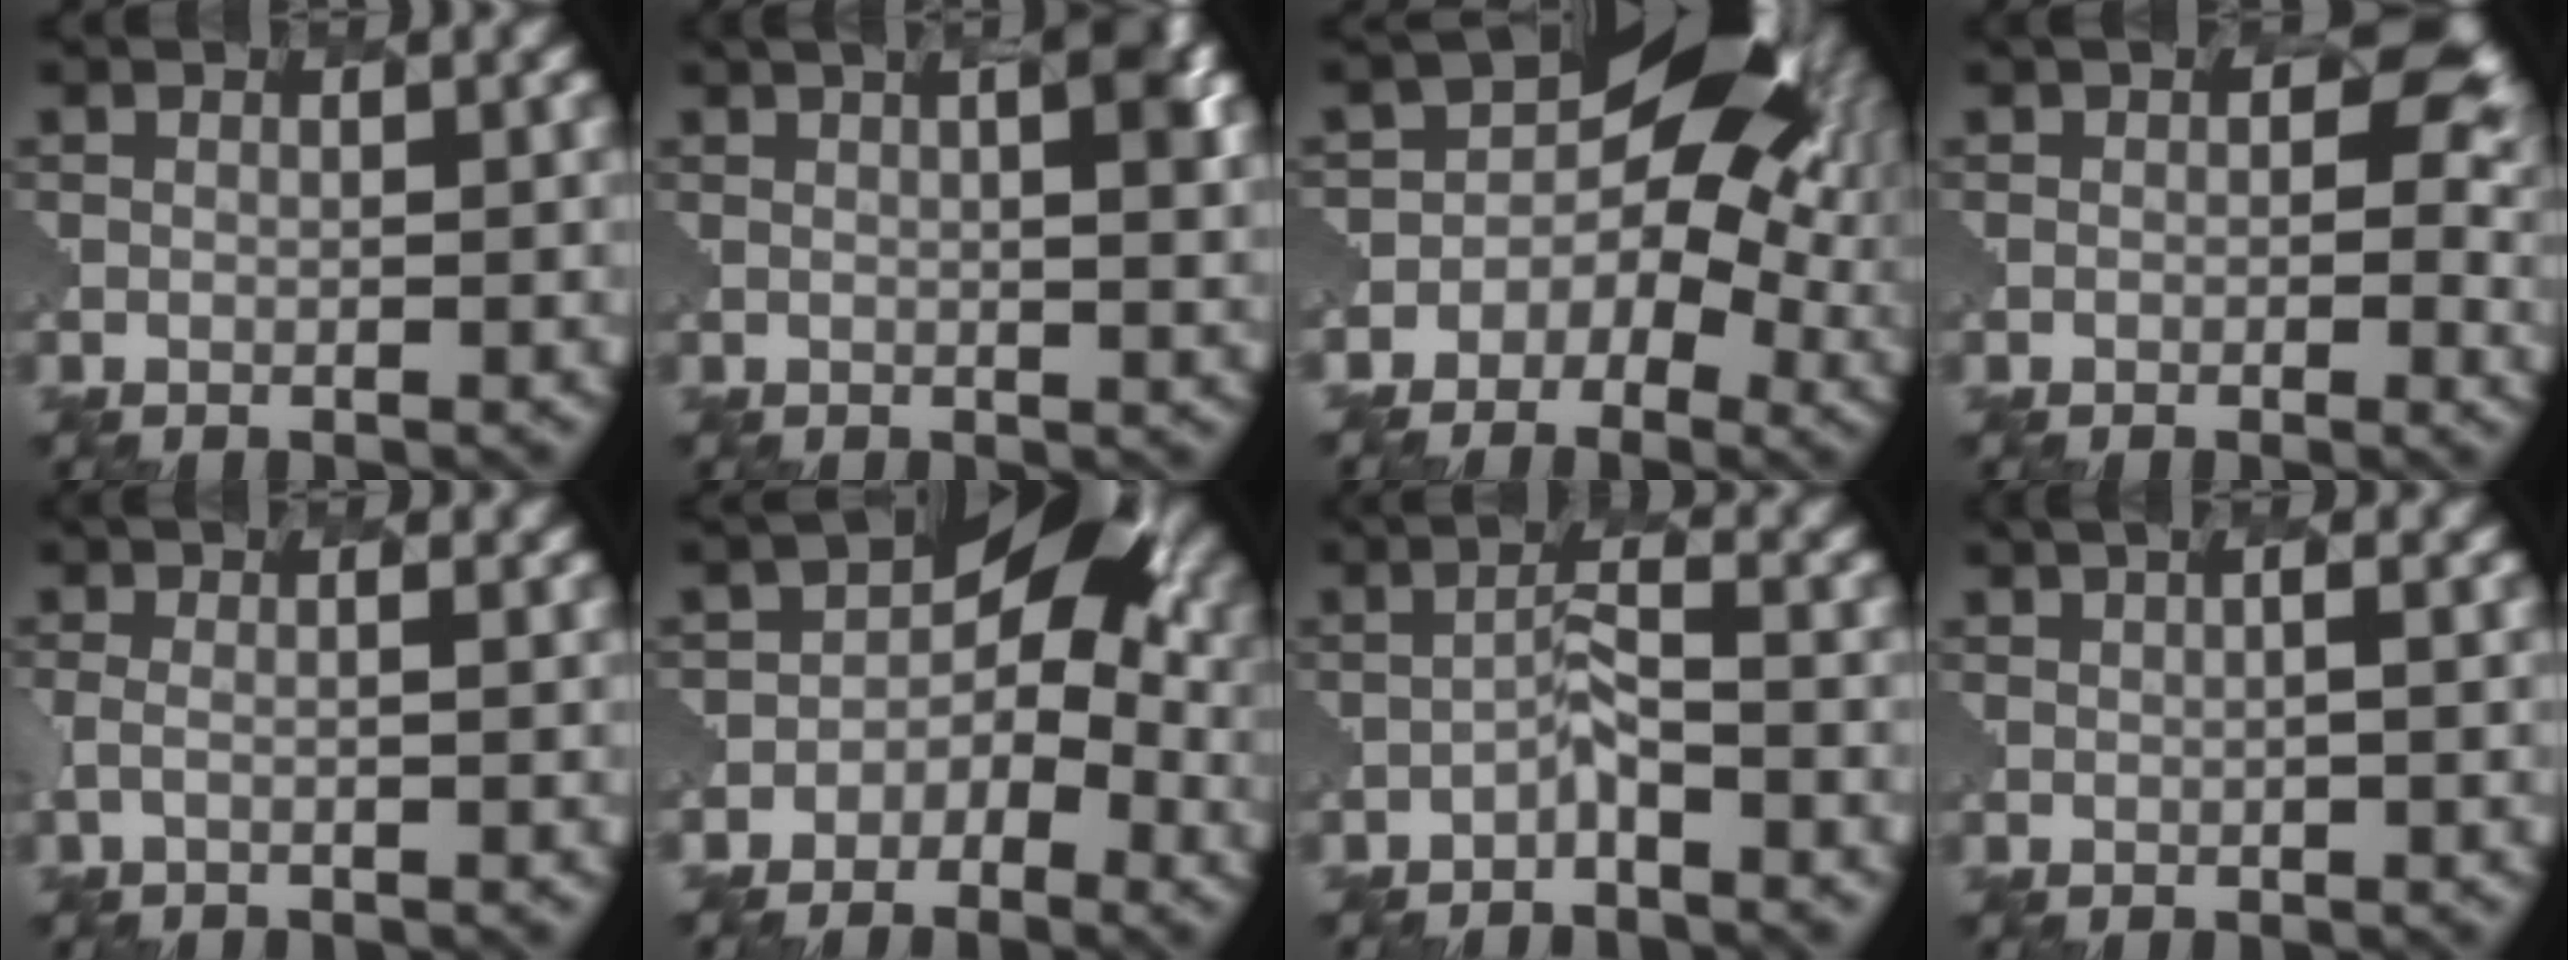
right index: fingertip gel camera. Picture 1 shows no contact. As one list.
[{"total": 4.3, "force": [3.0, 1.4, 2.7], "torque": [-0.003, 0.041, -0.006]}, {"total": 6.3, "force": [-0.6, 5.7, 2.4], "torque": [0.000, 0.021, -0.055]}, {"total": 3.1, "force": [1.5, 2.2, 1.7], "torque": [-0.033, 0.011, -0.006]}, {"total": 1.8, "force": [0.4, 0.8, 1.5], "torque": [-0.015, 0.015, -0.014]}, {"total": 3.0, "force": [-0.6, 3.0, 0.3], "torque": [0.012, 0.022, -0.049]}, {"total": 1.5, "force": [-1.3, -0.3, -0.6], "torque": [-0.030, 0.014, -0.051]}, {"total": 3.9, "force": [1.5, 1.9, 3.1], "torque": [-0.016, 0.033, -0.012]}]